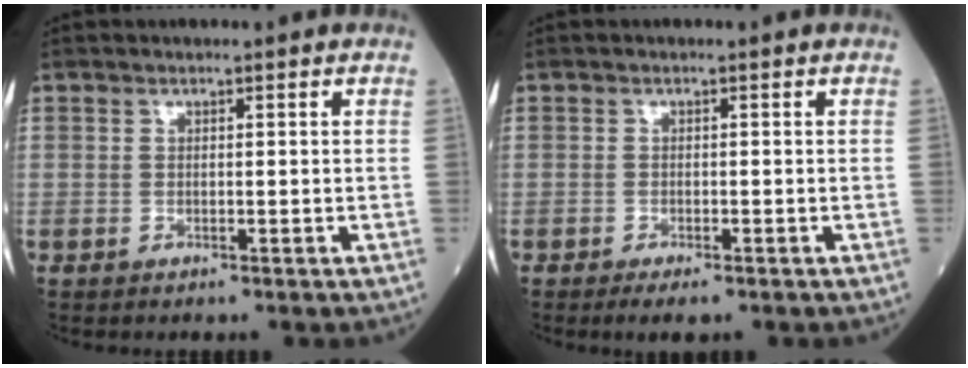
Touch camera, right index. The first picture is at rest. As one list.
[{"total": 4.5, "force": [-3.0, 1.4, 3.0], "torque": [-0.055, -0.007, -0.046]}]